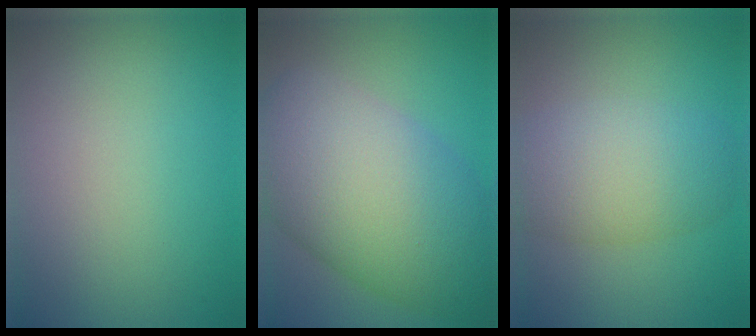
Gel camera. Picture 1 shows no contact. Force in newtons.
{"total": 14.0, "press": 14.0, "slide": 0.2}
{"total": 6.3, "press": 6.3, "slide": 0.3}